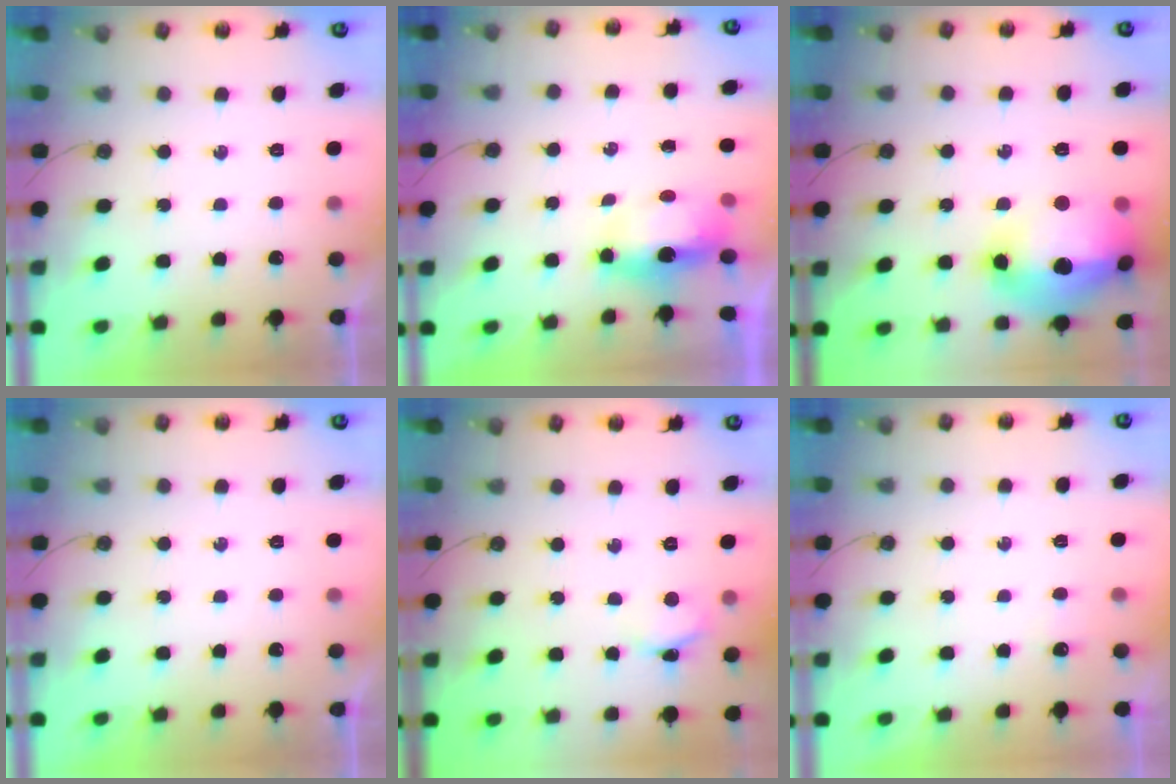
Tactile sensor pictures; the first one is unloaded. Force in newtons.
{"total": 14.7, "press": 7.8, "slide": 12.5}
{"total": 22.3, "press": 22.2, "slide": 2.3}
{"total": 0.0}
{"total": 3.6, "press": 3.6, "slide": 0.2}
{"total": 1.9, "press": 1.9, "slide": 0.3}